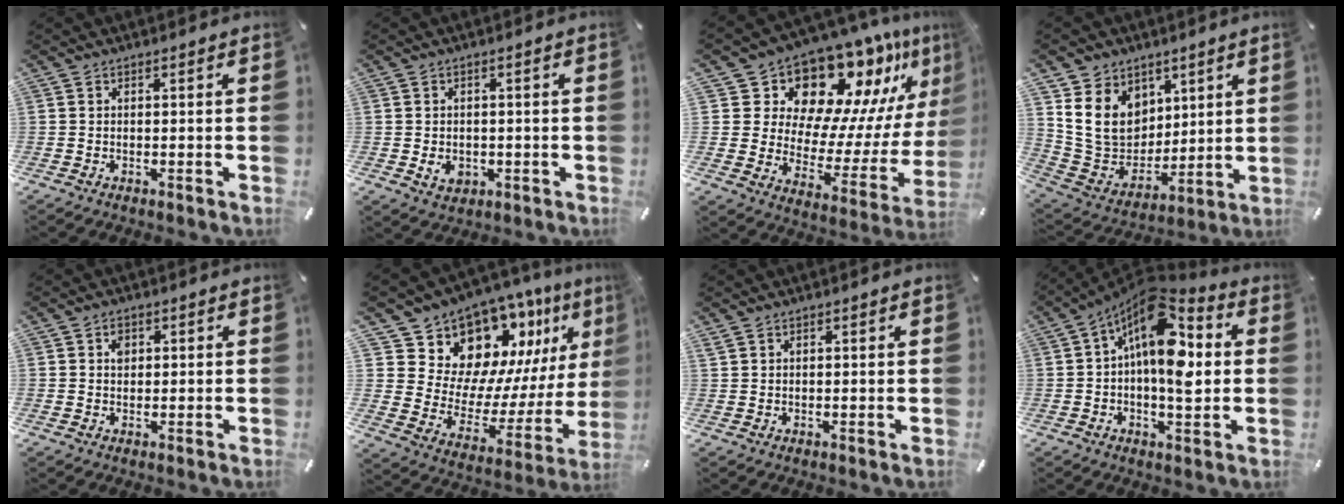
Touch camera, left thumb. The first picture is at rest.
{"total": 3.5, "force": [-0.7, 2.9, 1.8], "torque": [-0.029, -0.001, -0.013]}
{"total": 16.2, "force": [14.8, 6.1, 2.6], "torque": [-0.028, -0.156, 0.247]}
{"total": 15.2, "force": [5.0, 12.9, 6.4], "torque": [-0.140, -0.030, 0.105]}
{"total": 2.3, "force": [0.6, 2.0, 1.0], "torque": [-0.006, 0.001, 0.005]}
{"total": 15.2, "force": [12.3, 8.2, 3.2], "torque": [-0.049, -0.133, 0.223]}
{"total": 1.3, "force": [1.0, 0.8, 0.4], "torque": [-0.007, 0.000, 0.018]}
{"total": 16.0, "force": [3.6, 8.1, 13.3], "torque": [-0.235, -0.039, 0.058]}